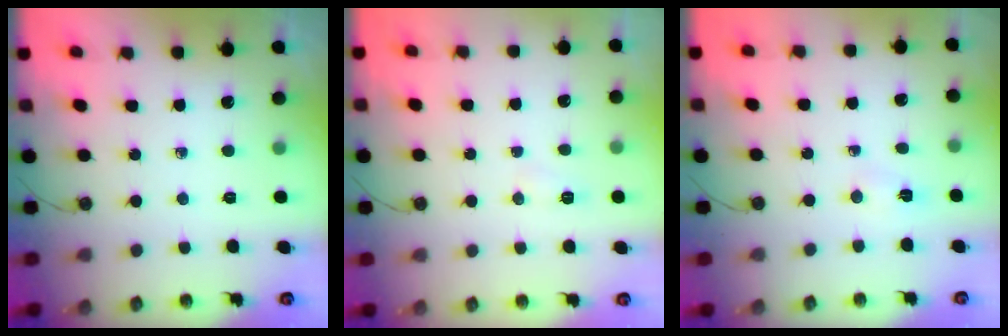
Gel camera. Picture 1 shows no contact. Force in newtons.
{"total": 4.4, "press": 4.4, "slide": 0.5}
{"total": 3.1, "press": 1.7, "slide": 2.6}